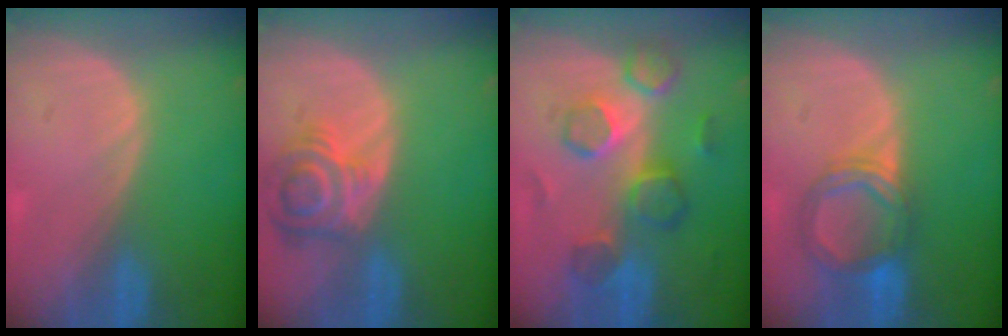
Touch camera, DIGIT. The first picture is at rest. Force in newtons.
{"total": 6.7, "press": 6.5, "slide": 1.6}
{"total": 8.4, "press": 8.2, "slide": 1.9}
{"total": 5.6, "press": 5.6, "slide": 0.4}